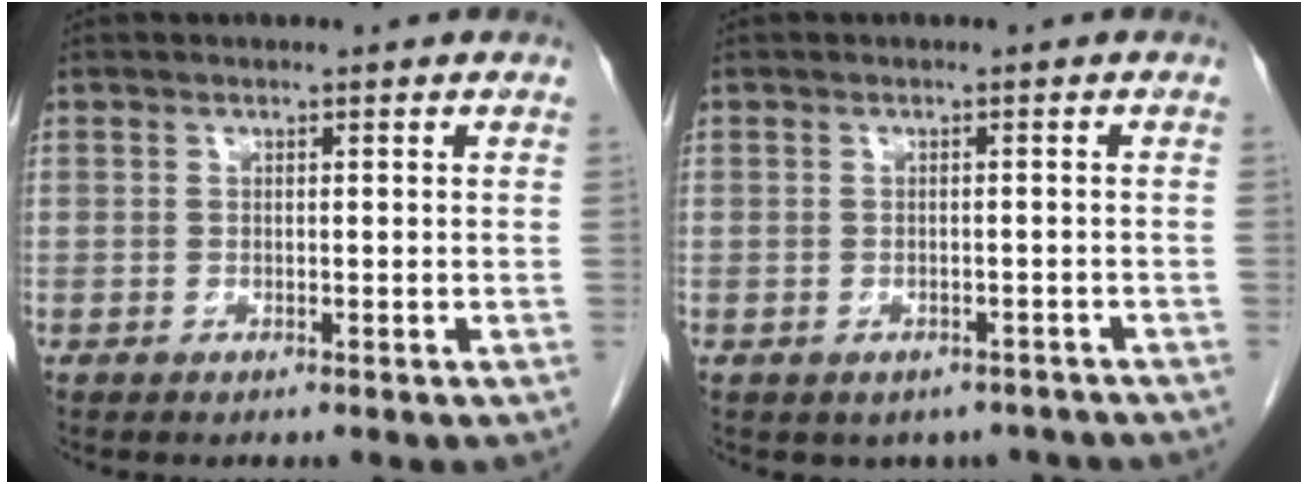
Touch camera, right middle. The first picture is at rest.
{"total": 5.1, "force": [-4.2, 2.9, 0.7], "torque": [0.006, 0.014, -0.047]}